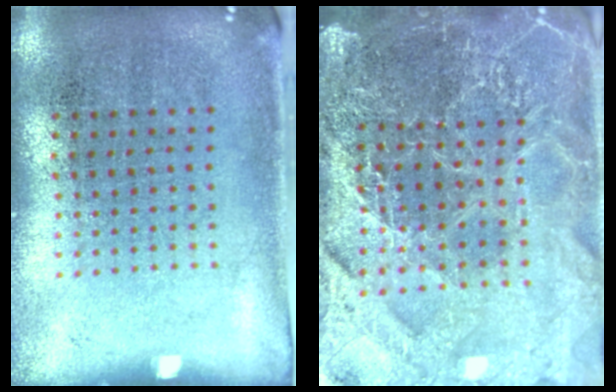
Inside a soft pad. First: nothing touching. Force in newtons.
{"total": 5.5, "press": 4.9, "slide": 2.5}